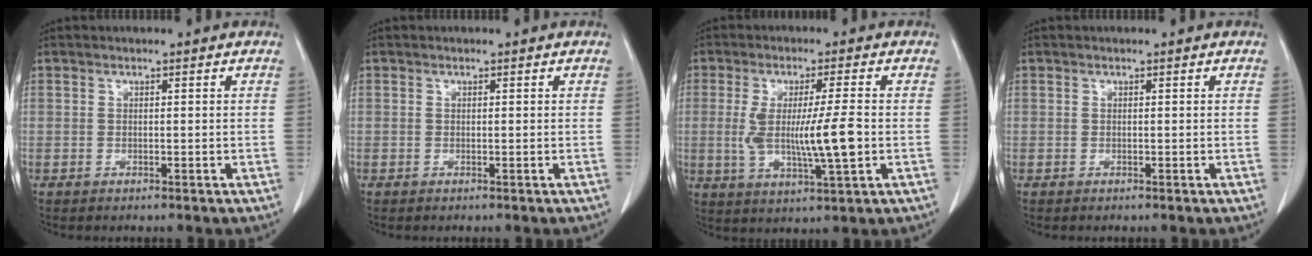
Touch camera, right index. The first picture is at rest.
{"total": 0.0}
{"total": 9.7, "force": [-0.7, 0.5, 9.7], "torque": [-0.183, -0.011, -0.011]}
{"total": 0.0}